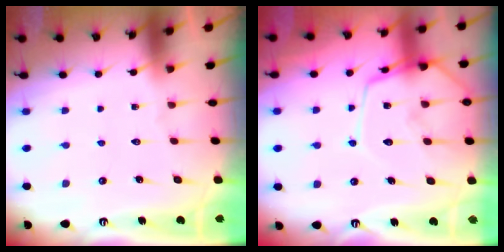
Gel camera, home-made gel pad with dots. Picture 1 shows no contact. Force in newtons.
{"total": 12.5, "press": 12.4, "slide": 1.0}